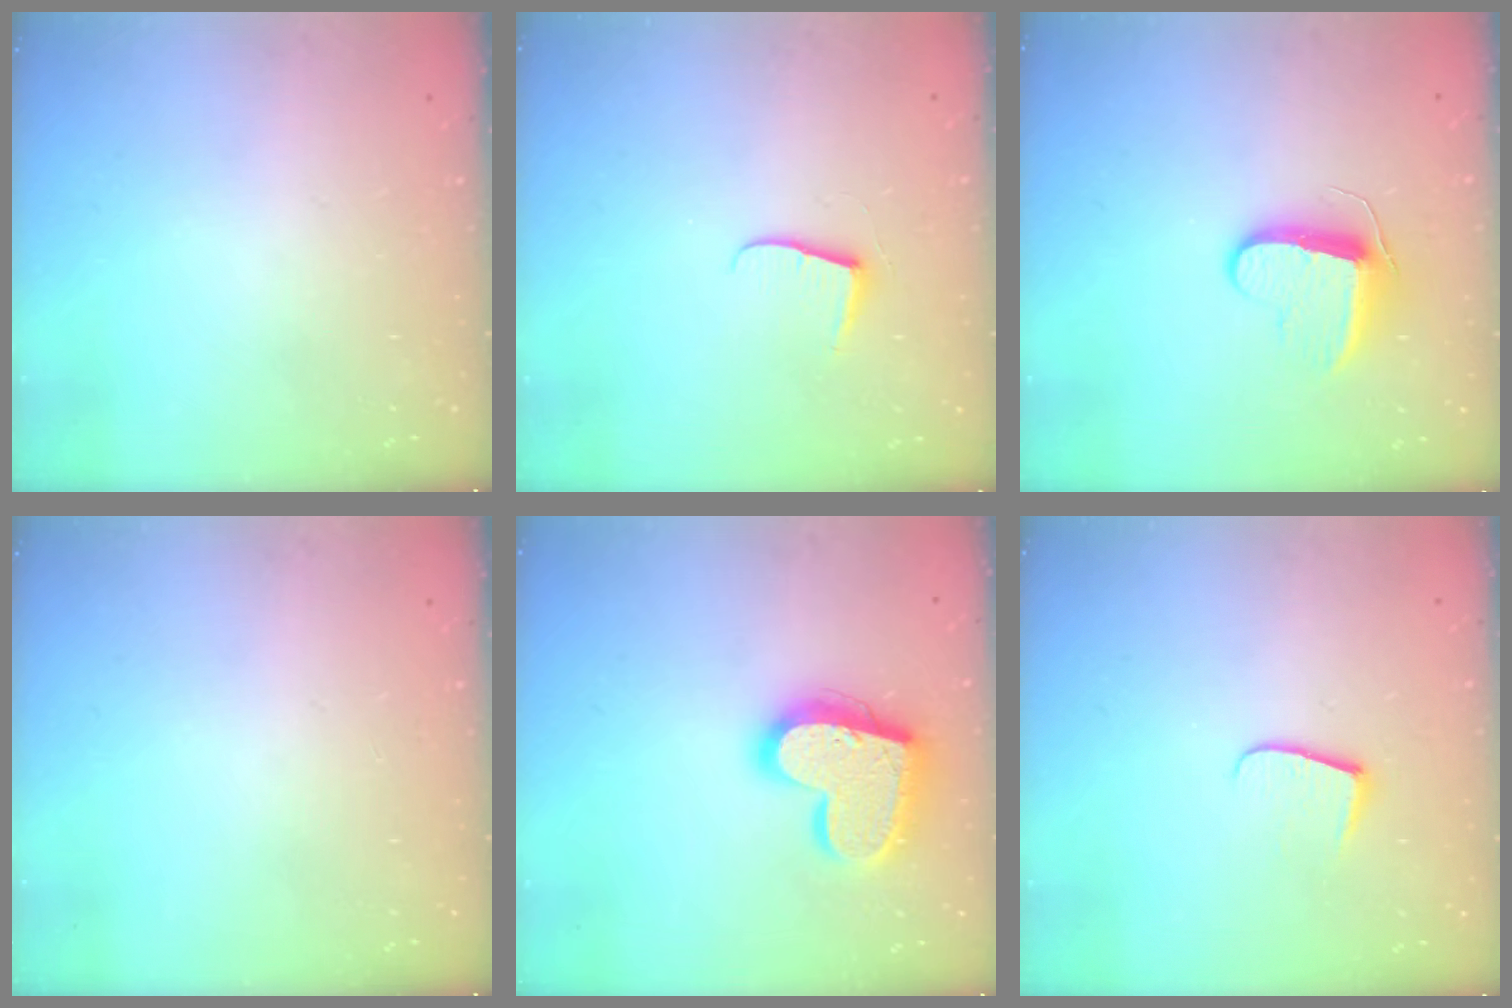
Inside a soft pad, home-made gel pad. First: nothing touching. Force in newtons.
{"total": 6.2, "press": 6.2, "slide": 0.5}
{"total": 9.9, "press": 9.9, "slide": 0.2}
{"total": 0.0}
{"total": 19.0, "press": 18.9, "slide": 1.6}
{"total": 7.7, "press": 7.7, "slide": 0.6}